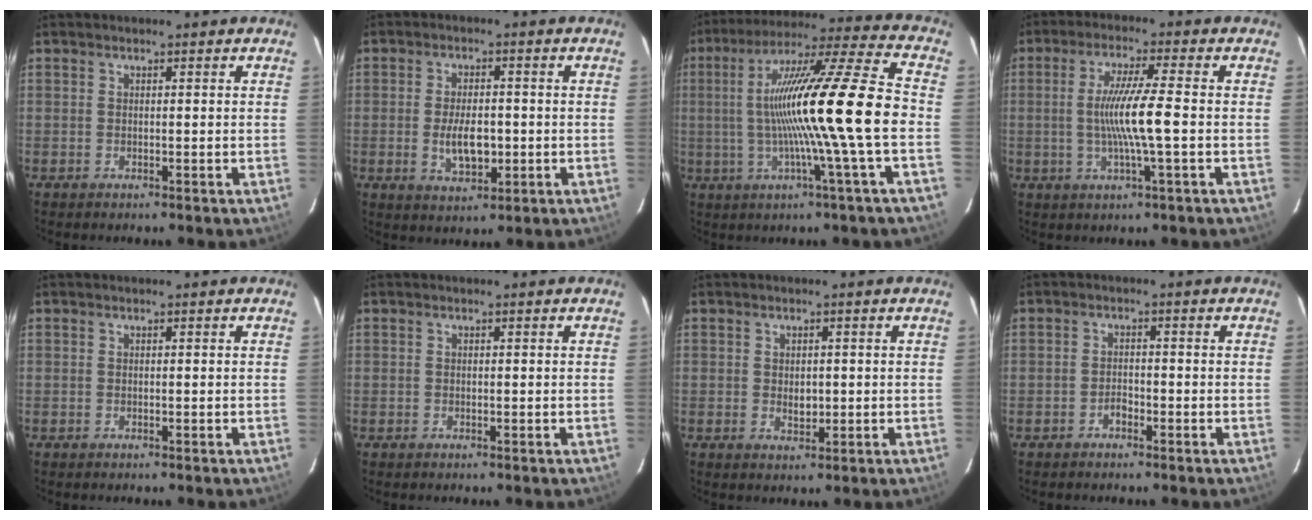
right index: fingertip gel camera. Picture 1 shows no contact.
{"total": 6.9, "force": [-1.1, 3.4, 5.9], "torque": [-0.115, -0.005, -0.015]}
{"total": 19.3, "force": [-2.1, -1.9, 19.0], "torque": [-0.328, 0.002, -0.038]}
{"total": 8.6, "force": [-1.1, -0.7, 8.5], "torque": [-0.160, -0.006, -0.019]}
{"total": 0.0}
{"total": 0.0}
{"total": 2.6, "force": [-0.1, 1.8, 1.8], "torque": [-0.028, -0.001, 0.000]}
{"total": 1.6, "force": [-1.2, 0.8, 0.7], "torque": [-0.013, 0.004, -0.022]}